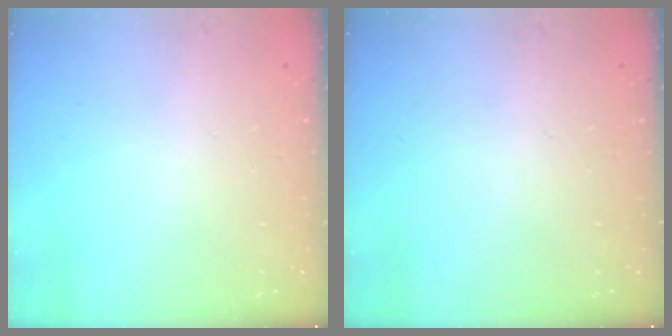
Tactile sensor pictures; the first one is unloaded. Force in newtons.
{"total": 0.0}